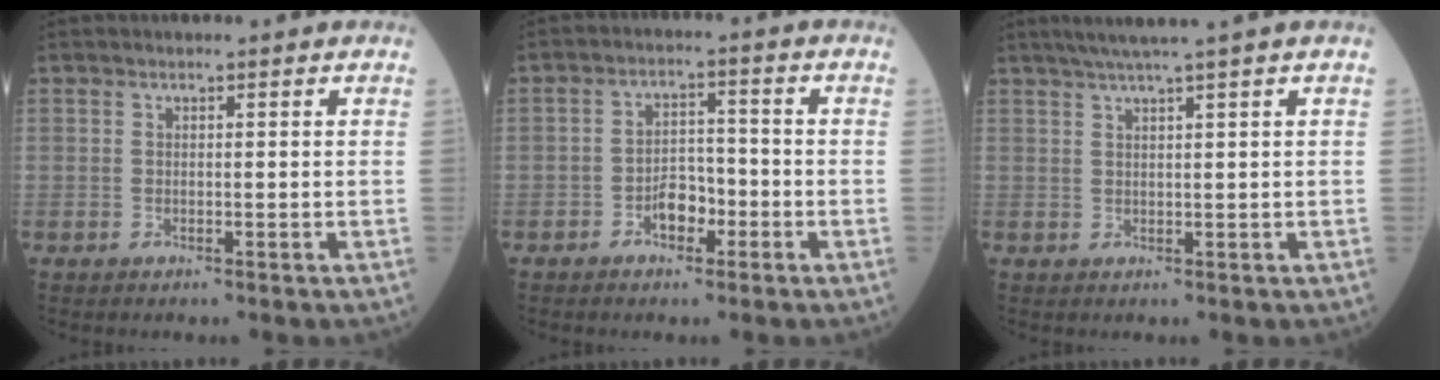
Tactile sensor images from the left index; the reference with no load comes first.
{"total": 4.5, "force": [-2.3, 2.5, 2.9], "torque": [-0.048, 0.010, -0.045]}
{"total": 4.2, "force": [3.0, -1.4, 2.6], "torque": [-0.044, 0.008, 0.056]}